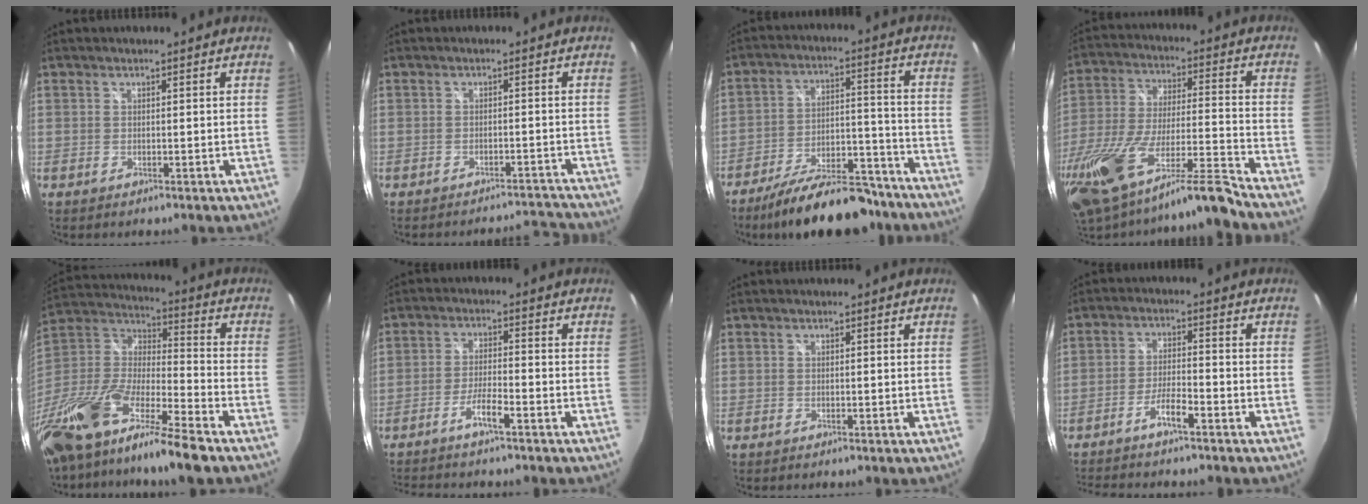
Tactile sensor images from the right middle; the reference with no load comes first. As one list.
[{"total": 6.1, "force": [-6.1, 0.6, 0.4], "torque": [-0.002, 0.019, -0.075]}, {"total": 20.4, "force": [-16.7, 6.4, 9.8], "torque": [-0.165, 0.002, -0.233]}, {"total": 18.9, "force": [-14.9, 0.6, 11.6], "torque": [-0.223, -0.046, -0.259]}, {"total": 23.7, "force": [-16.3, 4.2, 16.7], "torque": [-0.324, -0.048, -0.302]}, {"total": 5.0, "force": [-4.0, -0.2, 3.1], "torque": [-0.080, 0.004, -0.077]}, {"total": 0.0}, {"total": 6.0, "force": [-4.8, 0.1, 3.5], "torque": [-0.085, 0.007, -0.089]}]